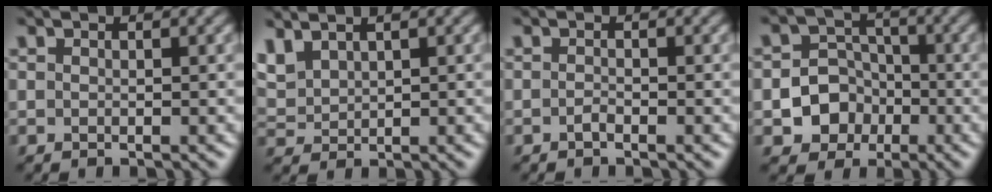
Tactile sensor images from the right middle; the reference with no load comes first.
{"total": 3.0, "force": [2.1, 1.6, 1.5], "torque": [-0.045, 0.007, 0.047]}
{"total": 0.8, "force": [-0.7, 0.1, 0.3], "torque": [-0.009, -0.002, -0.014]}
{"total": 5.0, "force": [-1.8, 4.4, 1.6], "torque": [0.001, 0.002, -0.048]}